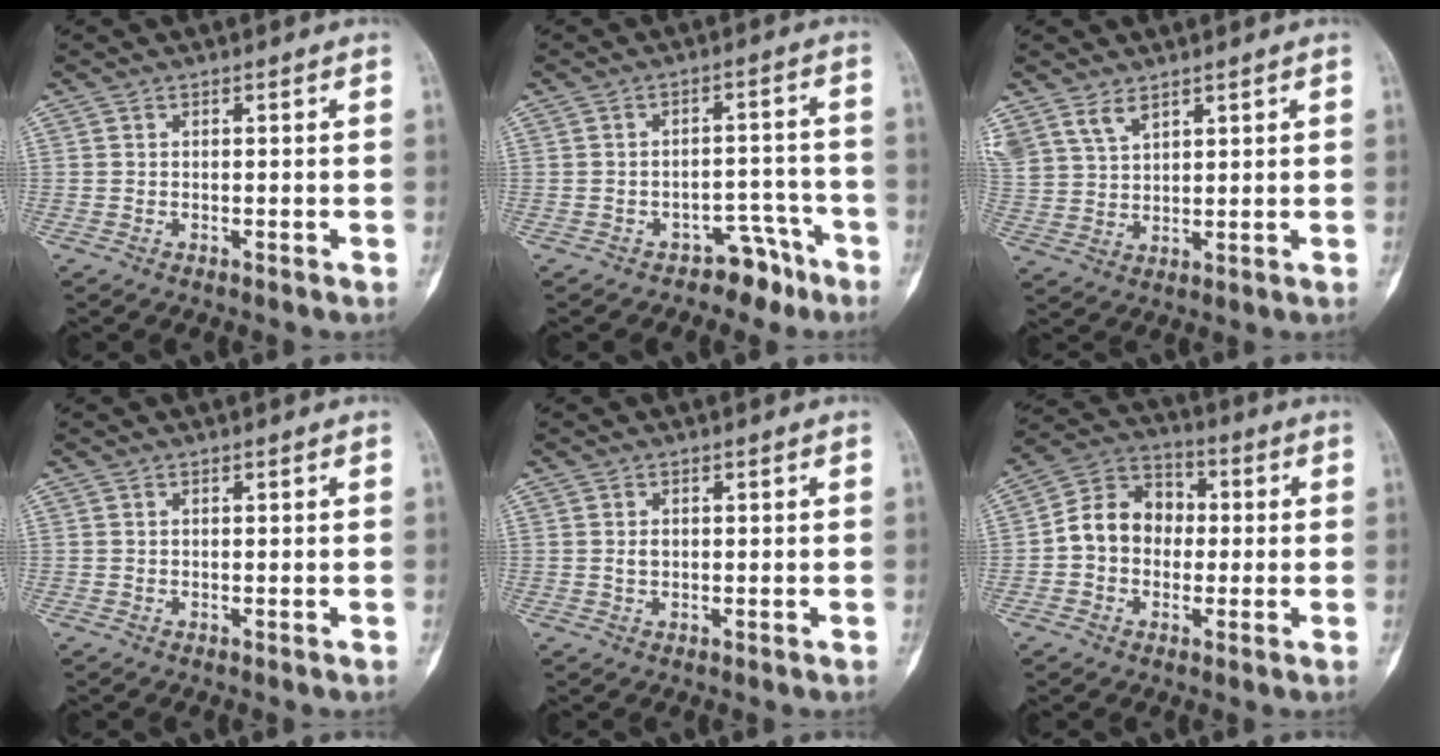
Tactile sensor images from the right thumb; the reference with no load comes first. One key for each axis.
{"total": 5.6, "fx": -4.2, "fy": 3.4, "fz": 1.3, "tx": 0.012, "ty": 0.070, "tz": -0.061}
{"total": 6.3, "fx": 4.4, "fy": 3.4, "fz": 2.9, "tx": -0.045, "ty": -0.009, "tz": 0.097}
{"total": 0.0}
{"total": 1.5, "fx": 0.3, "fy": 1.1, "fz": 1.0, "tx": -0.009, "ty": 0.007, "tz": 0.007}
{"total": 11.0, "fx": -0.2, "fy": 9.1, "fz": 6.2, "tx": -0.074, "ty": 0.039, "tz": -0.016}